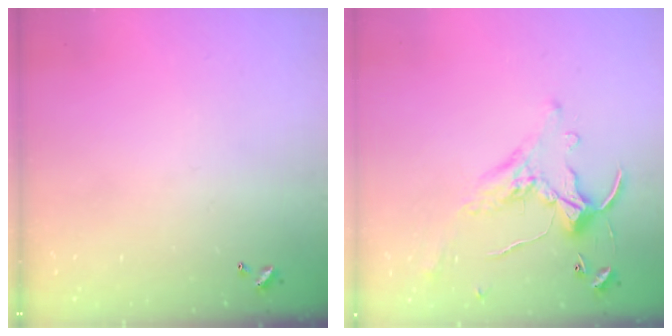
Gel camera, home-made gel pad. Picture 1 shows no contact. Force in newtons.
{"total": 1.1, "press": 0.3, "slide": 1.0}